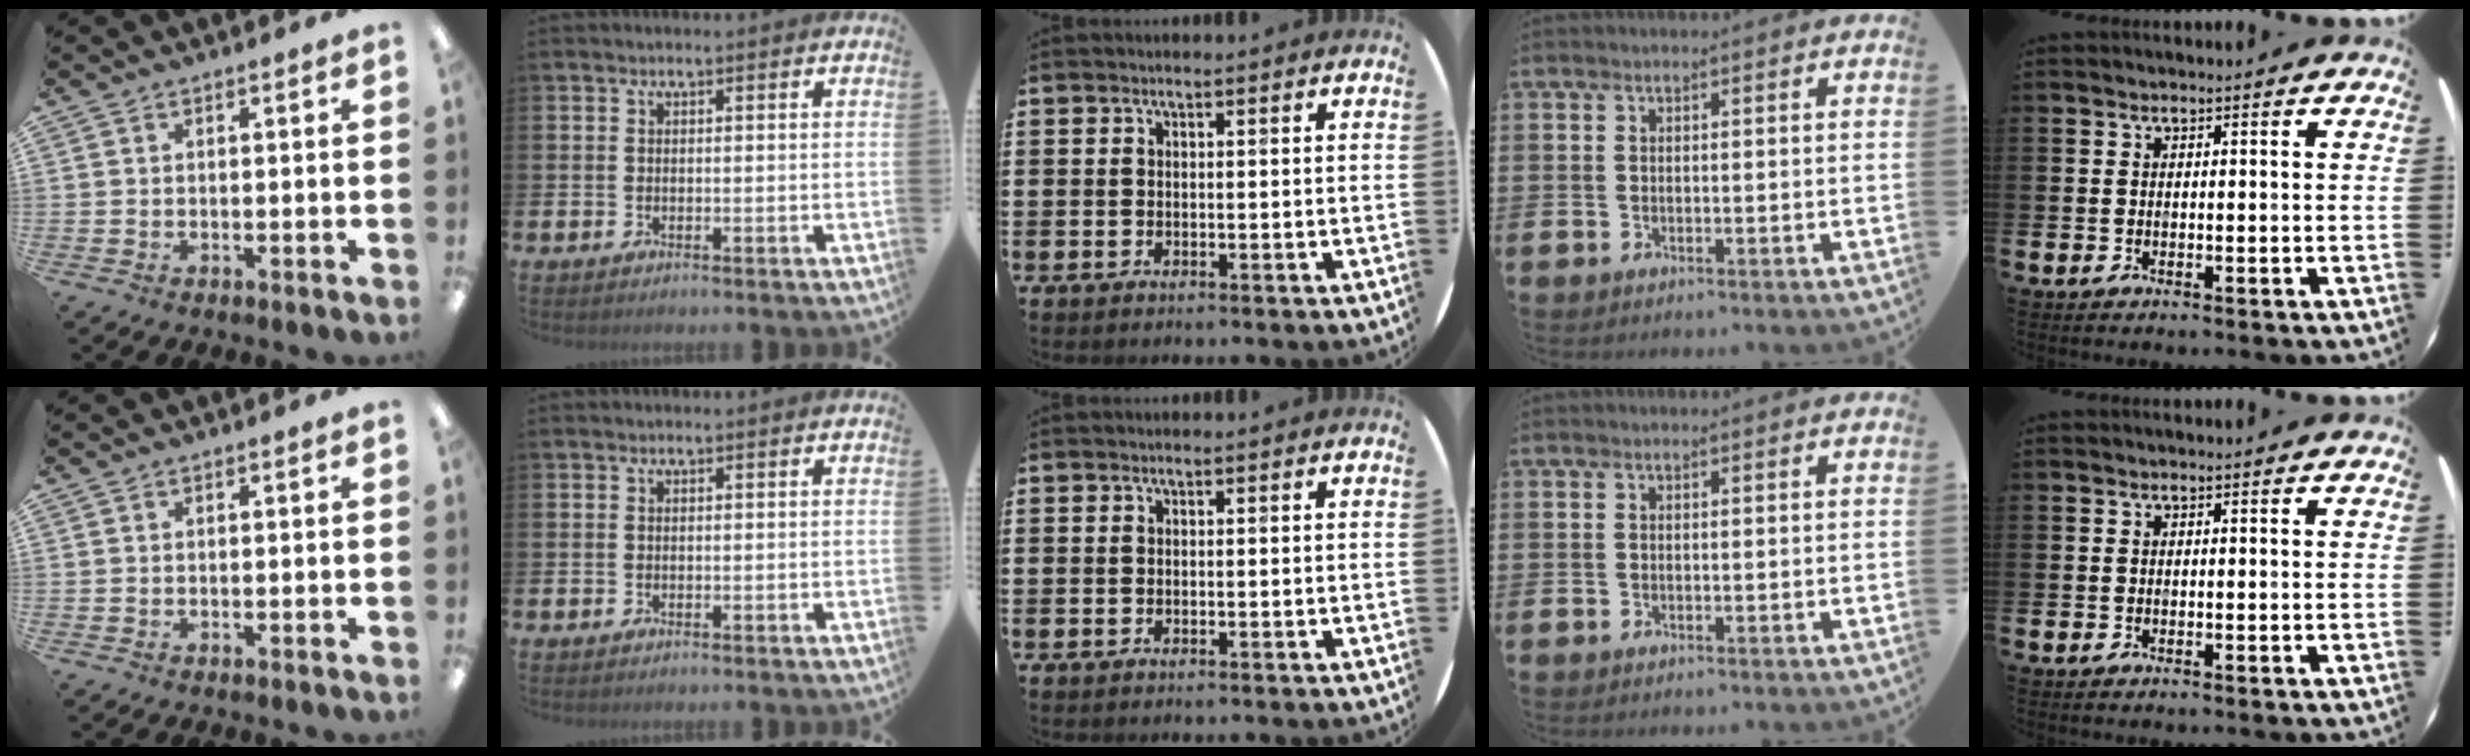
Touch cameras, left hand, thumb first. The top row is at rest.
{}